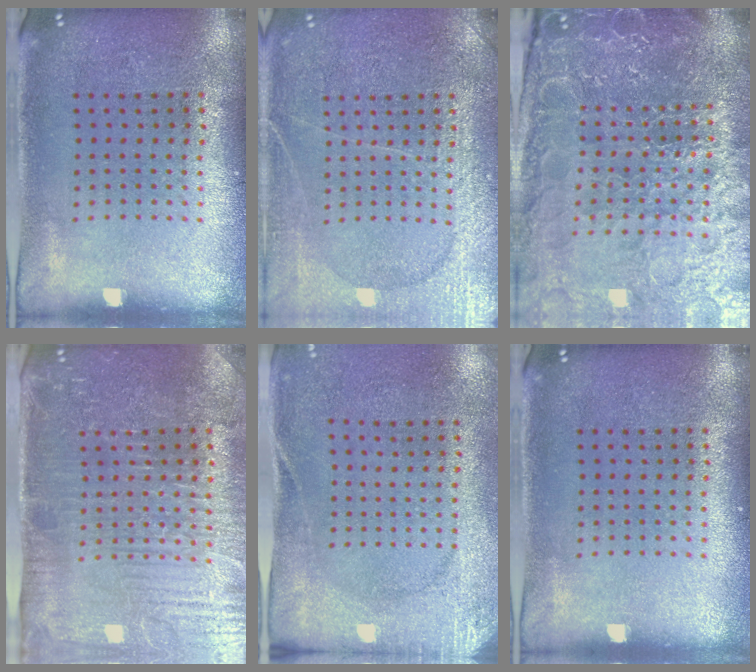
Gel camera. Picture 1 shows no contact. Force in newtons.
{"total": 5.2, "press": 5.2, "slide": 0.8}
{"total": 6.0, "press": 5.4, "slide": 2.6}
{"total": 4.8, "press": 4.4, "slide": 1.7}
{"total": 2.7, "press": 2.1, "slide": 1.7}
{"total": 0.0}